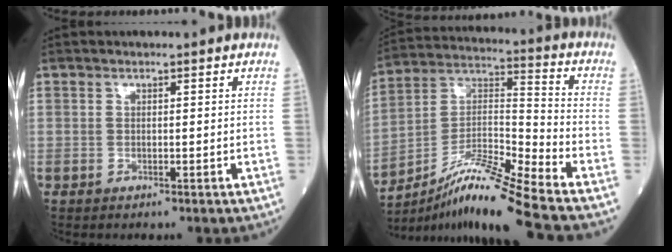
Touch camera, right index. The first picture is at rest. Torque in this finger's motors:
{"motor_torque": [-0.30, -0.38, 0.27, 0.04]}